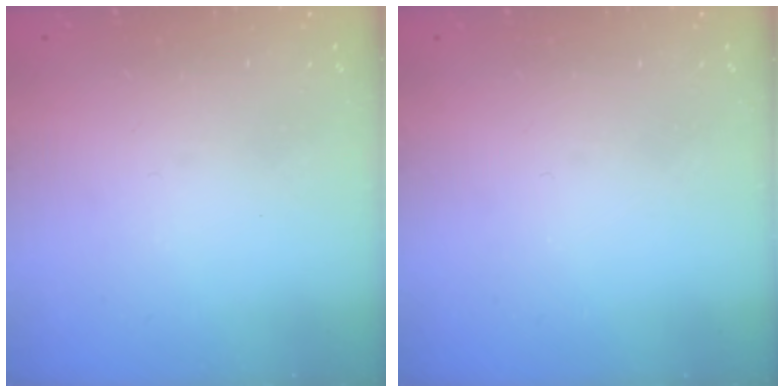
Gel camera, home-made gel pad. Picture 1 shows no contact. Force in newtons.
{"total": 0.0}